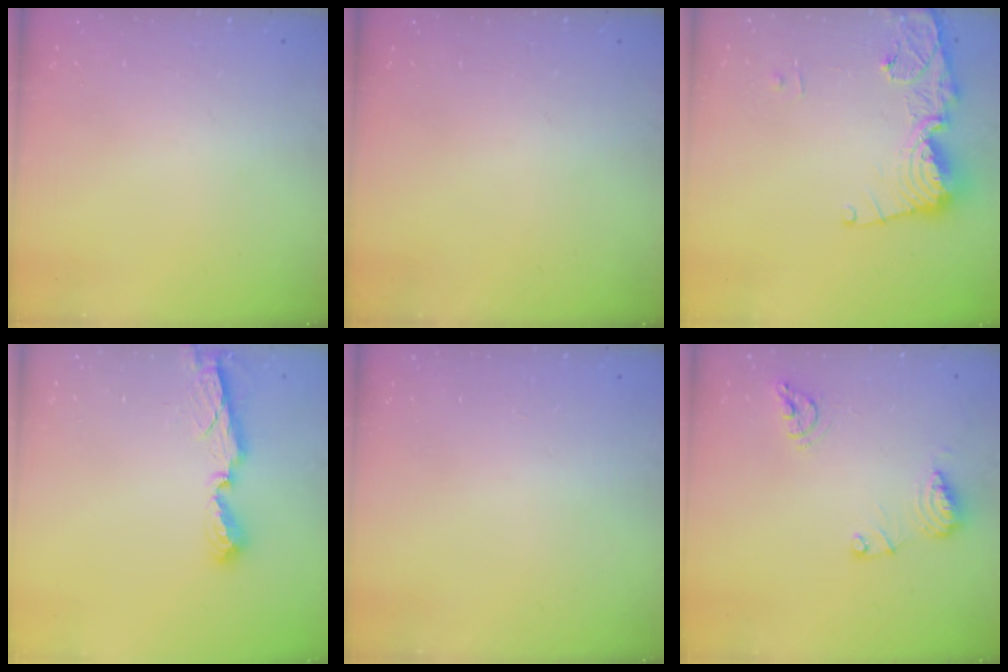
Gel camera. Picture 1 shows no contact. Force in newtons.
{"total": 0.0}
{"total": 14.4, "press": 14.4, "slide": 1.4}
{"total": 7.8, "press": 7.8, "slide": 0.5}
{"total": 0.8, "press": 0.8, "slide": 0.1}
{"total": 10.5, "press": 10.4, "slide": 1.1}